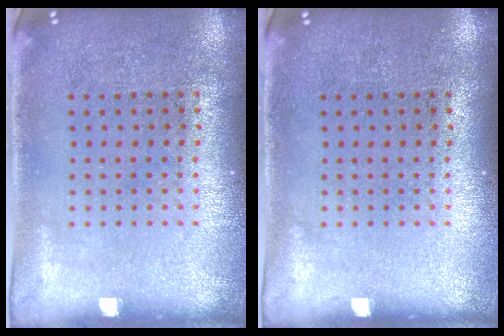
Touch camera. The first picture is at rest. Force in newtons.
{"total": 0.0}